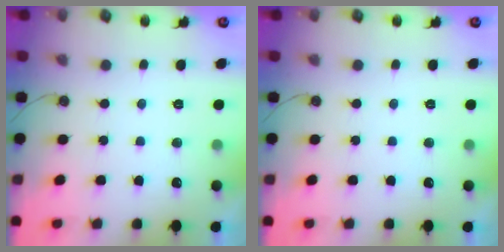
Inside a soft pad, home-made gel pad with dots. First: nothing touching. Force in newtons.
{"total": 0.0}